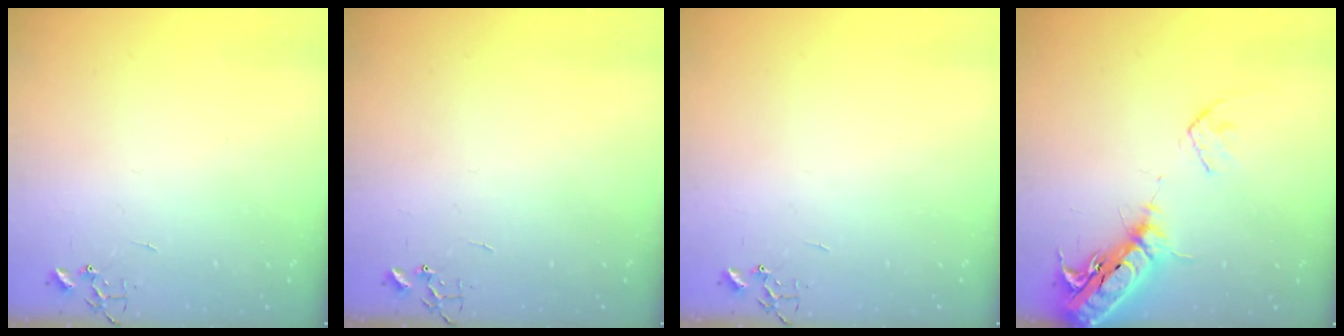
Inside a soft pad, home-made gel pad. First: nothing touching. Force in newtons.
{"total": 0.0}
{"total": 0.0}
{"total": 18.4, "press": 17.9, "slide": 4.4}